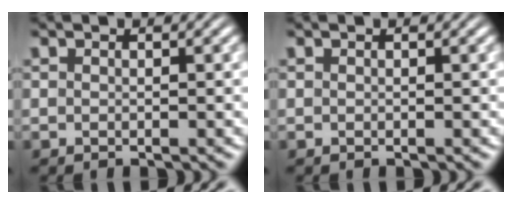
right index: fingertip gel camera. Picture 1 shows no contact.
{"total": 0.0}